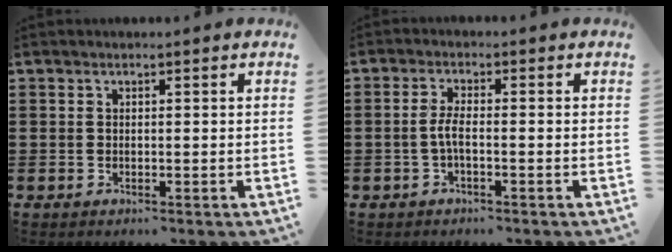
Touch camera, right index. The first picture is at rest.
{"total": 3.0, "force": [-0.9, 0.6, 2.8], "torque": [-0.073, -0.007, -0.025]}